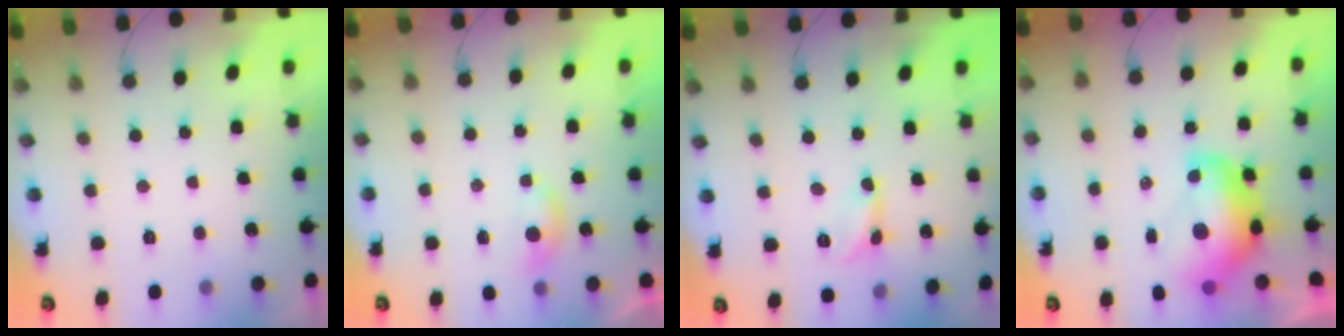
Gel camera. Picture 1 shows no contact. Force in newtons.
{"total": 3.5, "press": 3.4, "slide": 0.5}
{"total": 2.3, "press": 2.3, "slide": 0.2}
{"total": 11.2, "press": 11.2, "slide": 1.0}